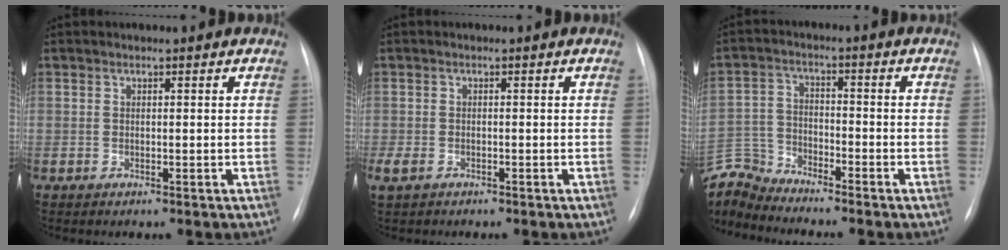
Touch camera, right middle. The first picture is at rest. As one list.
[{"total": 3.2, "force": [-1.9, 1.9, 1.7], "torque": [-0.043, -0.007, -0.029]}, {"total": 8.3, "force": [-8.3, 0.2, 0.0], "torque": [-0.012, 0.011, -0.167]}]